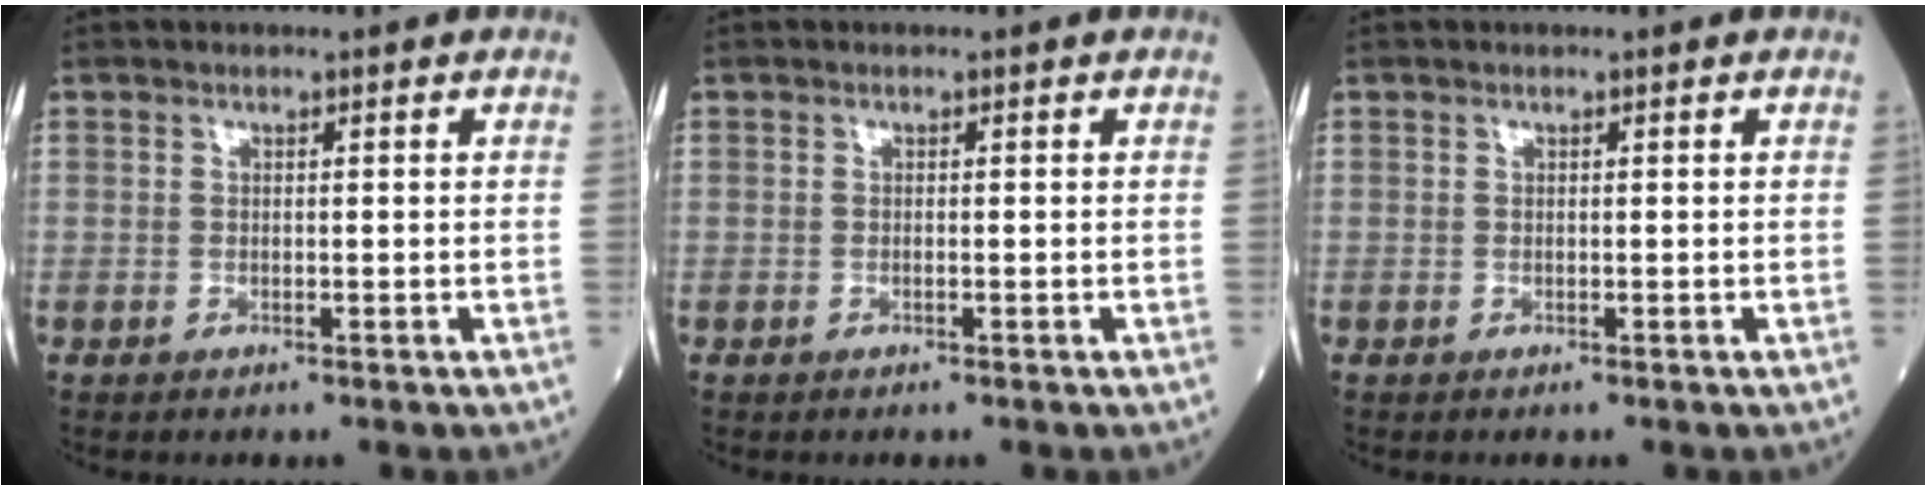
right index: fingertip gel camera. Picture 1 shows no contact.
{"total": 0.0}
{"total": 0.0}